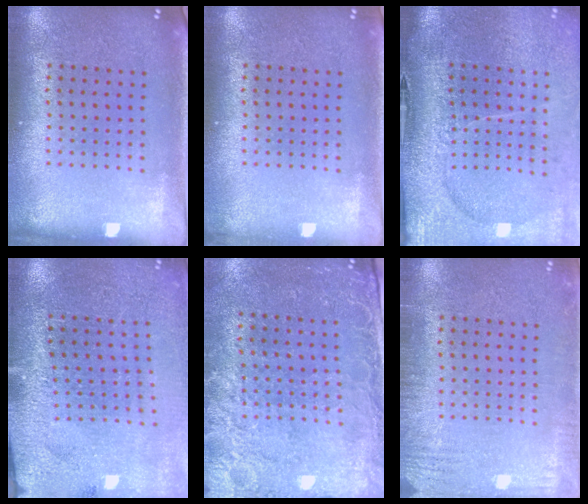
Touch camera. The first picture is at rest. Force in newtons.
{"total": 0.5, "press": 0.5, "slide": 0.2}
{"total": 4.5, "press": 3.6, "slide": 2.7}
{"total": 2.8, "press": 2.8, "slide": 0.2}
{"total": 2.7, "press": 2.4, "slide": 1.2}
{"total": 2.5, "press": 2.5, "slide": 0.4}